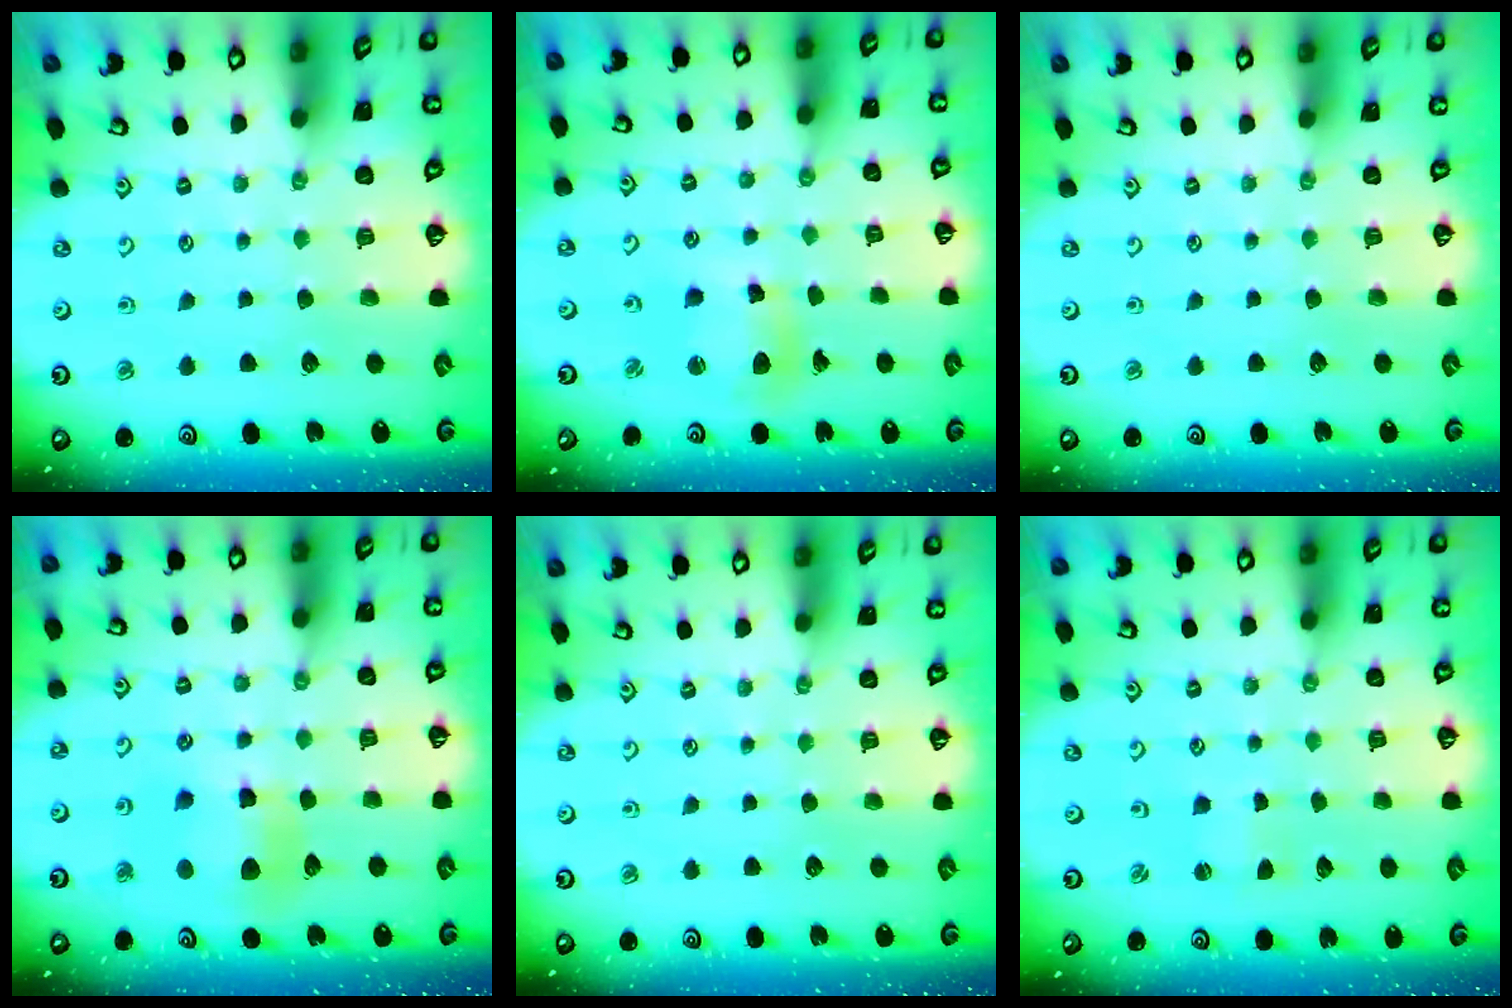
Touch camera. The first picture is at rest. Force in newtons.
{"total": 10.8, "press": 10.8, "slide": 1.3}
{"total": 0.0}
{"total": 8.8, "press": 8.7, "slide": 1.3}
{"total": 0.0}
{"total": 1.4, "press": 1.4, "slide": 0.4}